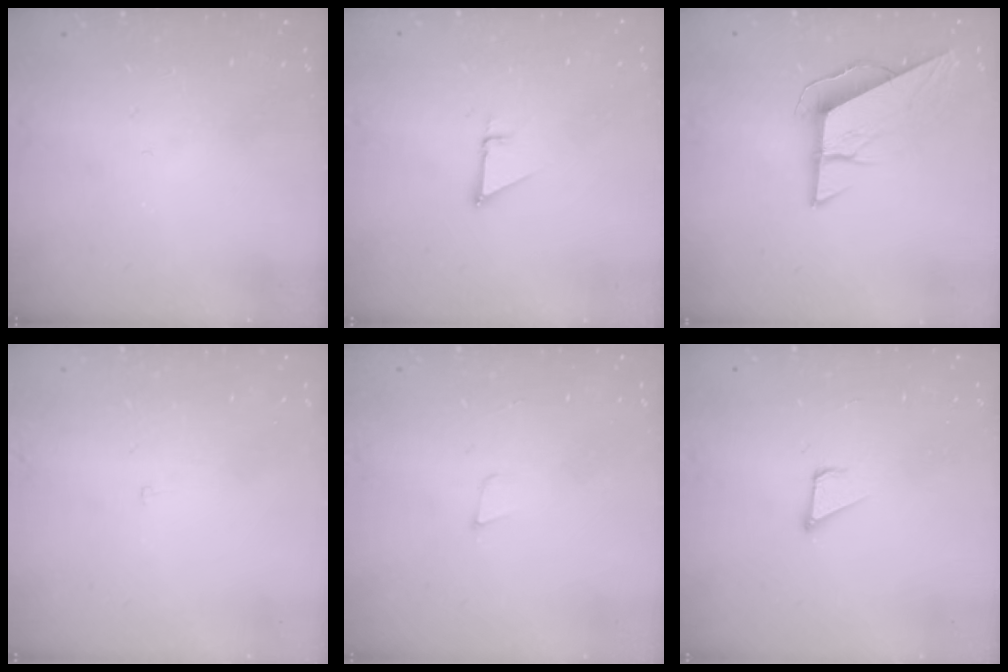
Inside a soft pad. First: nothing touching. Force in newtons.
{"total": 1.4, "press": 1.4, "slide": 0.0}
{"total": 8.4, "press": 8.4, "slide": 0.4}
{"total": 1.9, "press": 1.9, "slide": 0.1}
{"total": 3.3, "press": 2.0, "slide": 2.6}
{"total": 2.1, "press": 2.1, "slide": 0.1}